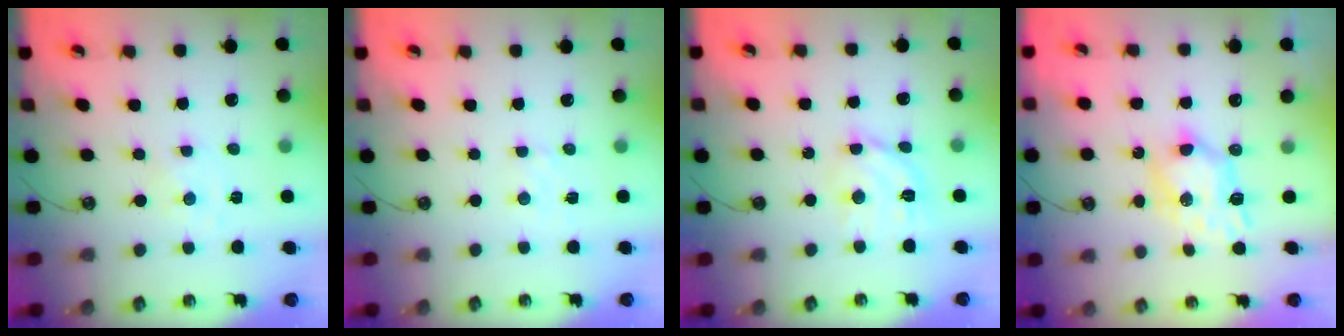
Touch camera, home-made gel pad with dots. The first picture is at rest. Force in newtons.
{"total": 1.7, "press": 1.7, "slide": 0.3}
{"total": 12.2, "press": 12.2, "slide": 1.0}
{"total": 8.0, "press": 8.0, "slide": 0.6}